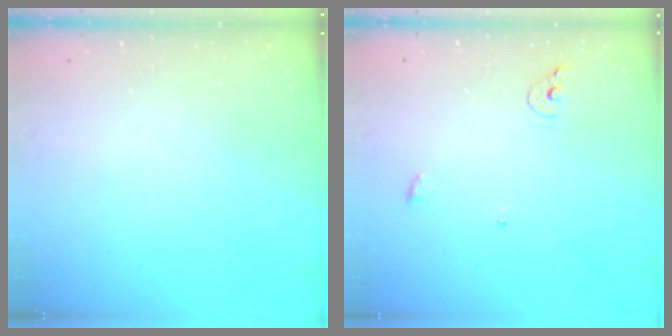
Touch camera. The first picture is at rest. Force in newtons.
{"total": 5.6, "press": 5.5, "slide": 1.0}